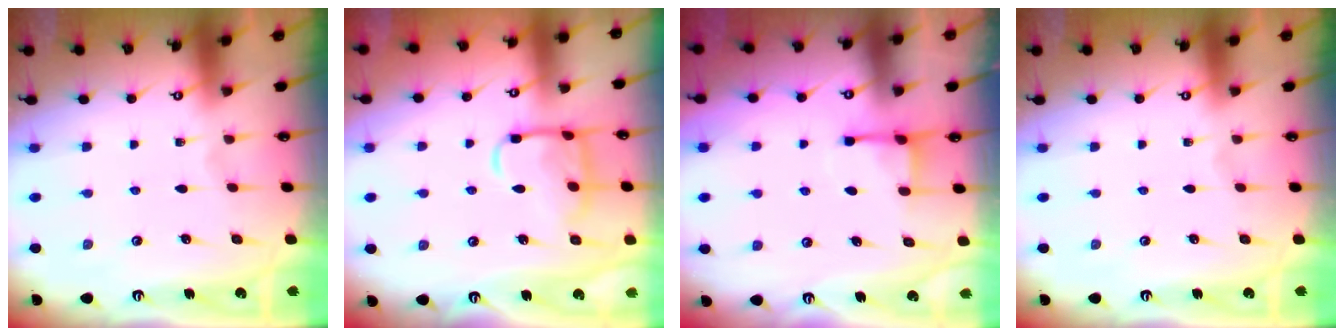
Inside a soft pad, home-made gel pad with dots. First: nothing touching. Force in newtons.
{"total": 11.6, "press": 11.5, "slide": 0.5}
{"total": 3.6, "press": 3.6, "slide": 0.4}
{"total": 0.0}